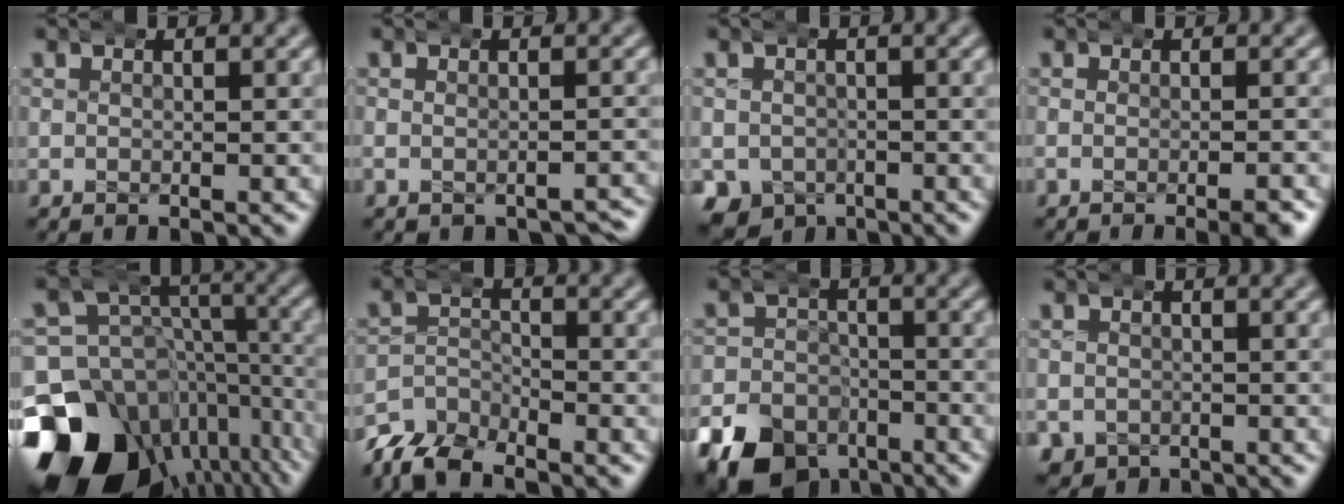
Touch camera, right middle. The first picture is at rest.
{"total": 1.6, "force": [-1.5, 0.3, 0.4], "torque": [-0.003, 0.001, -0.024]}
{"total": 7.5, "force": [-3.5, 6.4, 2.1], "torque": [-0.042, -0.034, -0.051]}
{"total": 1.7, "force": [-1.0, -0.1, 1.3], "torque": [-0.008, 0.005, -0.023]}
{"total": 20.6, "force": [-10.0, 14.8, 10.2], "torque": [-0.156, -0.077, -0.143]}
{"total": 5.4, "force": [-4.8, 2.3, 0.9], "torque": [-0.013, -0.009, -0.084]}
{"total": 9.3, "force": [-6.7, 6.0, 2.4], "torque": [-0.023, -0.027, -0.113]}
{"total": 3.8, "force": [-1.6, 3.3, 0.9], "torque": [-0.021, -0.022, -0.017]}